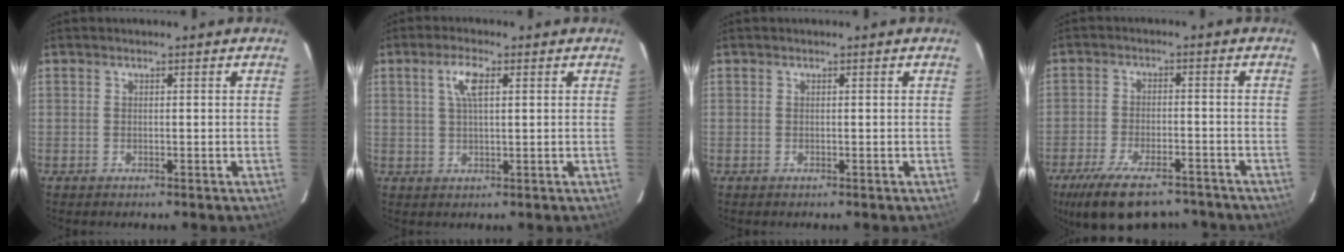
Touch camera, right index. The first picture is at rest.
{"total": 4.4, "force": [1.6, 1.5, 3.8], "torque": [-0.074, 0.008, 0.030]}
{"total": 0.0}
{"total": 15.8, "force": [-11.8, 6.4, 8.5], "torque": [-0.179, -0.025, -0.184]}